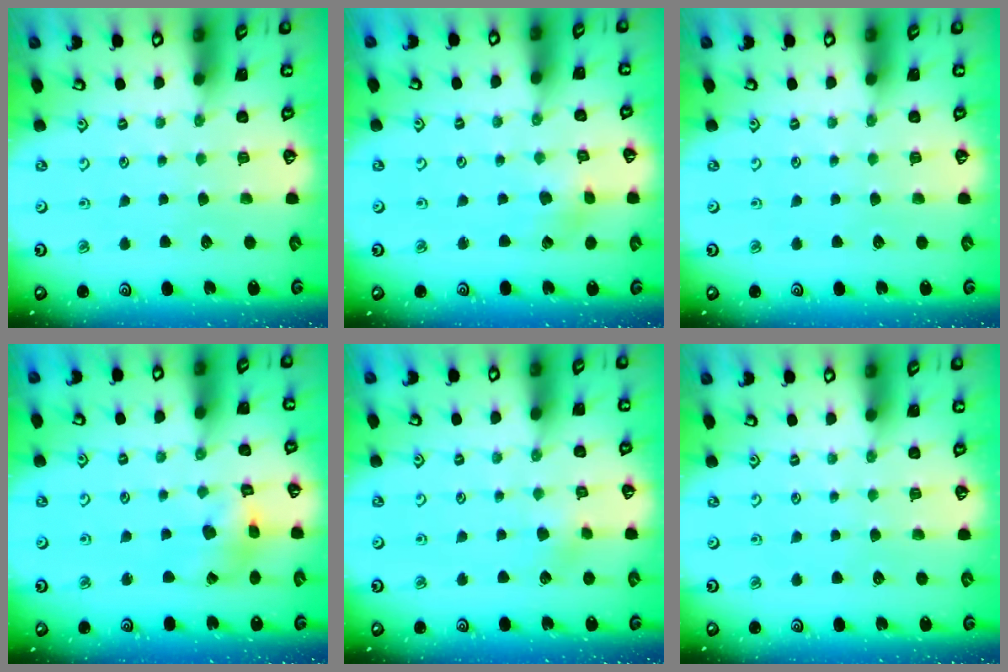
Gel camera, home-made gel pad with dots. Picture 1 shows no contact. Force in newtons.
{"total": 2.5, "press": 2.4, "slide": 0.4}
{"total": 0.0}
{"total": 7.4, "press": 7.3, "slide": 0.8}
{"total": 2.9, "press": 2.9, "slide": 0.3}
{"total": 0.0}